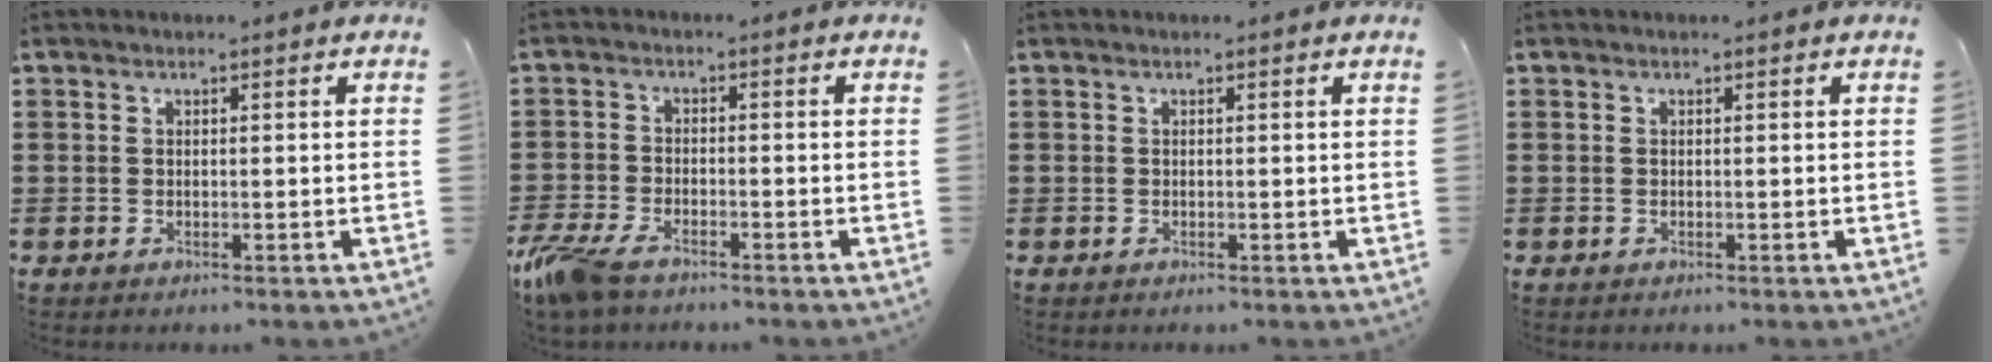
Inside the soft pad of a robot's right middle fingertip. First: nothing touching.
{"total": 5.4, "force": [-4.1, 1.7, 3.0], "torque": [-0.091, -0.013, -0.087]}
{"total": 0.0}
{"total": 0.0}